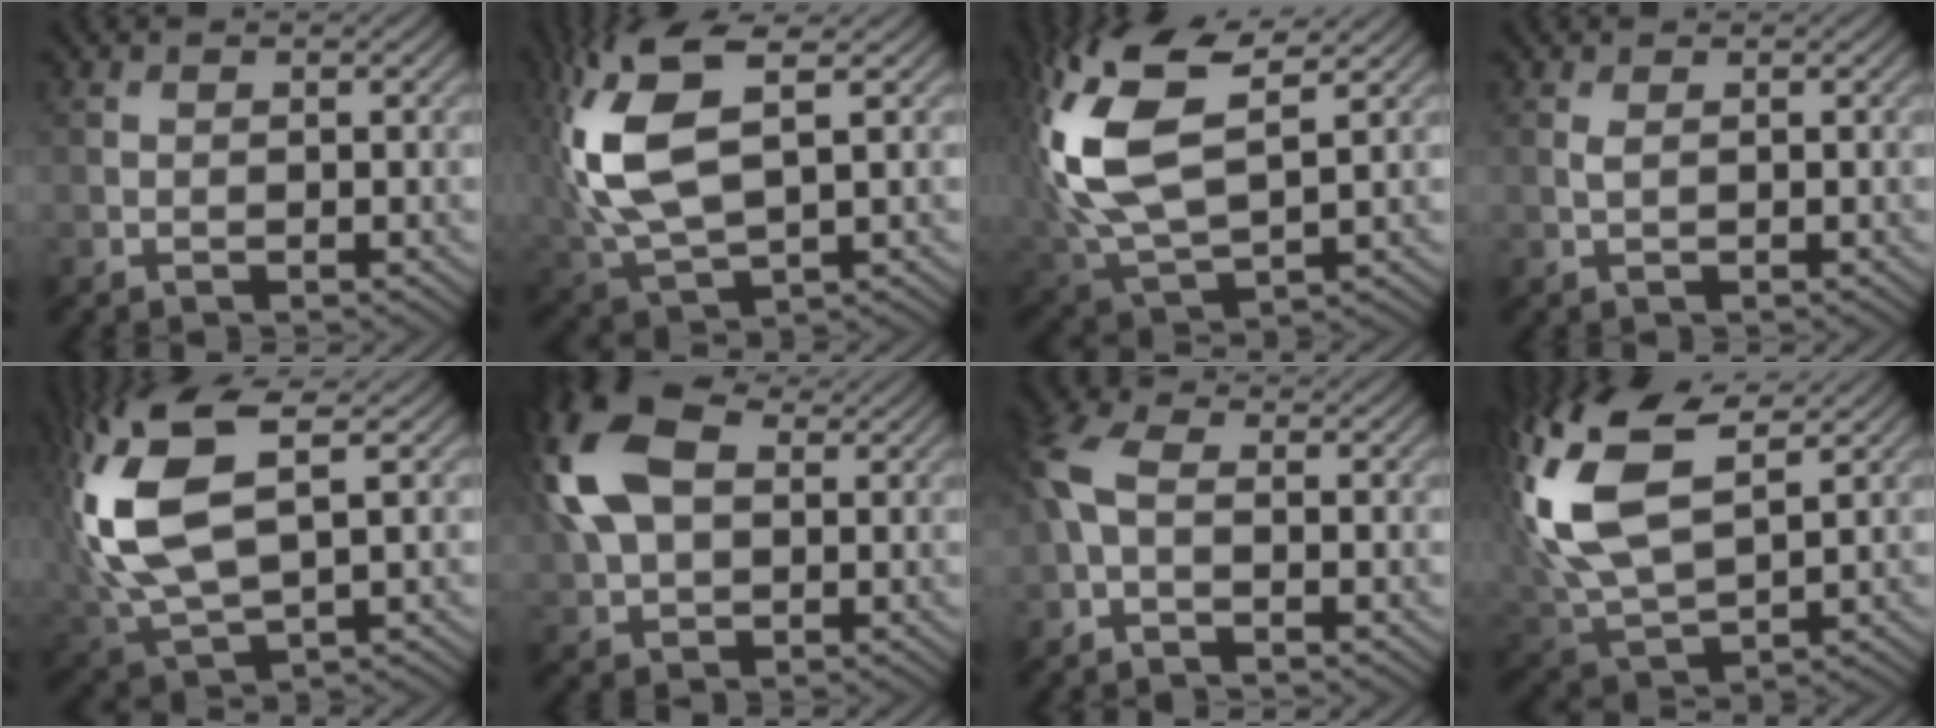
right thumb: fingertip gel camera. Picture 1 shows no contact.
{"total": 13.1, "force": [2.7, 5.9, 11.3], "torque": [-0.279, 0.007, 0.060]}
{"total": 15.6, "force": [3.8, 8.1, 12.7], "torque": [-0.315, 0.007, 0.082]}
{"total": 0.7, "force": [0.3, 0.2, 0.6], "torque": [-0.017, 0.002, 0.007]}
{"total": 14.4, "force": [3.2, 6.9, 12.2], "torque": [-0.306, 0.006, 0.072]}
{"total": 13.3, "force": [4.1, 8.1, 9.8], "torque": [-0.256, 0.029, 0.073]}
{"total": 5.1, "force": [-0.2, 2.8, 4.2], "torque": [-0.118, 0.013, -0.017]}
{"total": 15.4, "force": [5.2, 8.3, 12.0], "torque": [-0.296, 0.016, 0.107]}